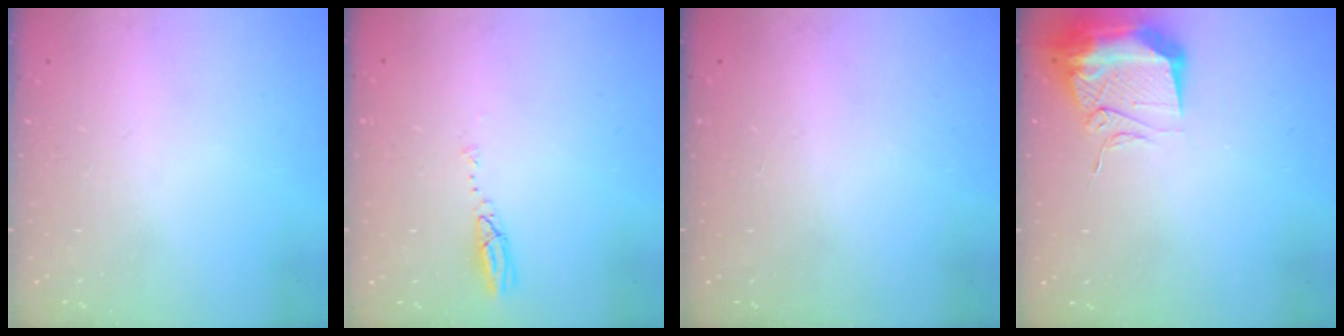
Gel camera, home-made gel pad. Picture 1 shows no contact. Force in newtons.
{"total": 3.6, "press": 3.6, "slide": 0.2}
{"total": 0.0}
{"total": 12.6, "press": 12.5, "slide": 1.2}